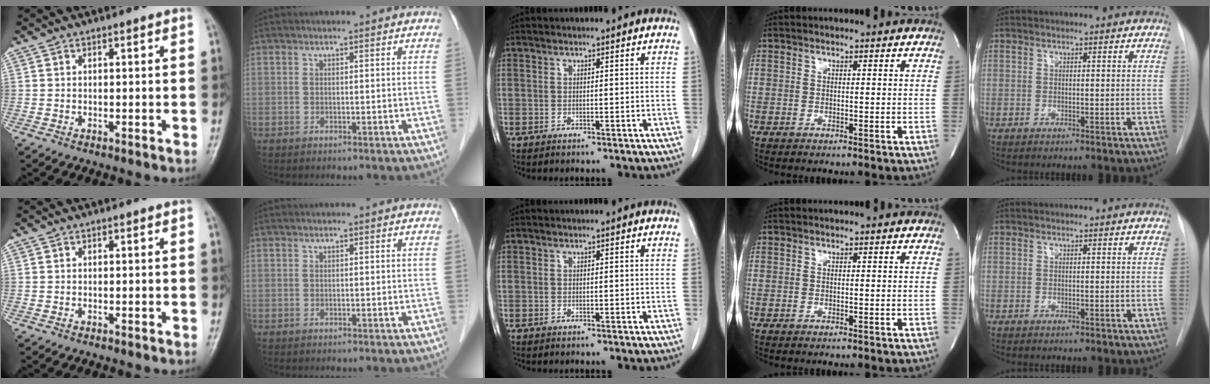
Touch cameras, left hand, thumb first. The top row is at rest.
{}